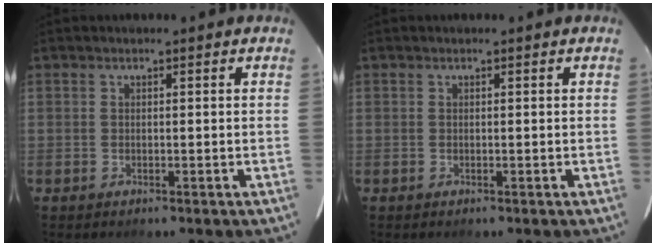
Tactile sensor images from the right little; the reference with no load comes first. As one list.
[{"total": 0.0}]